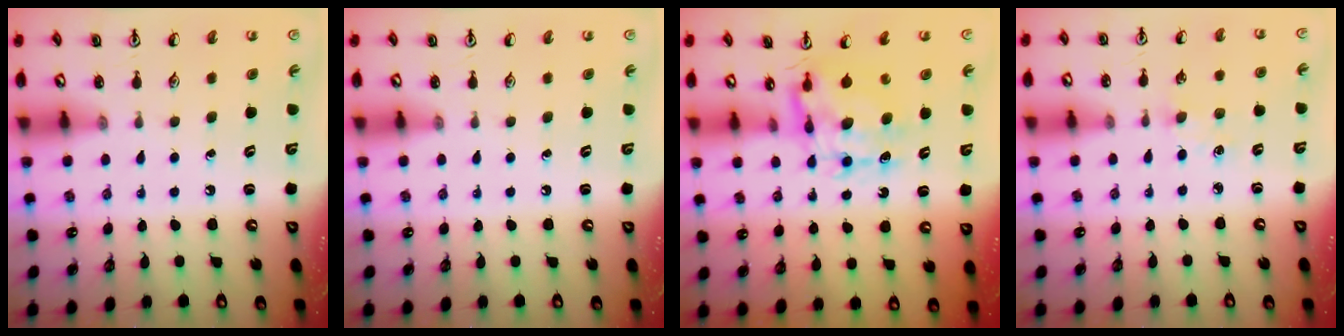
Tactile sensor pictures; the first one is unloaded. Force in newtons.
{"total": 0.0}
{"total": 8.1, "press": 8.0, "slide": 0.6}
{"total": 2.7, "press": 2.7, "slide": 0.4}